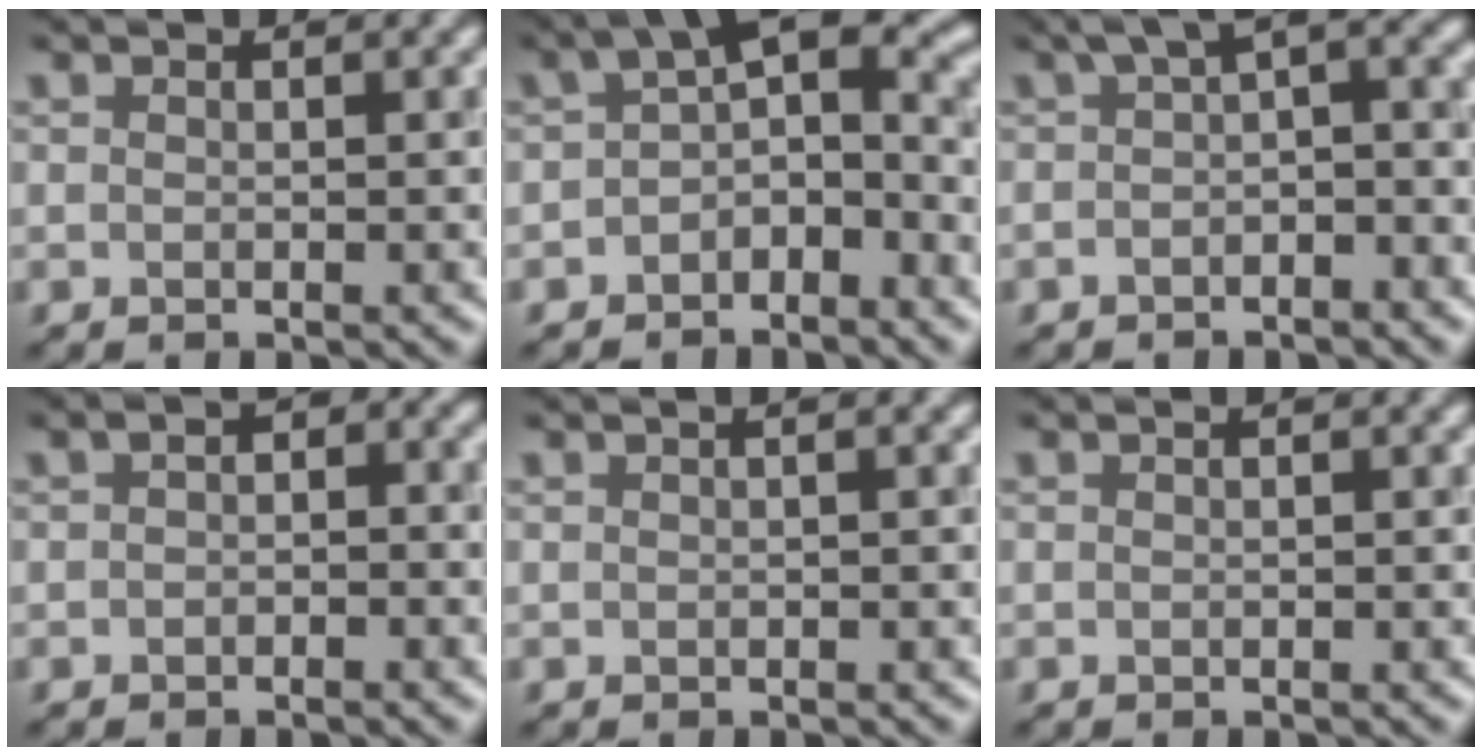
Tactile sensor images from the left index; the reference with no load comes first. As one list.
[{"total": 4.0, "force": [-1.0, 2.4, 3.1], "torque": [-0.033, 0.017, -0.034]}, {"total": 5.4, "force": [0.0, 2.6, 4.8], "torque": [-0.061, 0.015, -0.013]}, {"total": 2.0, "force": [-0.3, 1.3, 1.4], "torque": [-0.024, 0.008, -0.013]}, {"total": 0.6, "force": [0.0, 0.2, 0.6], "torque": [-0.011, 0.004, 0.002]}, {"total": 0.0}]